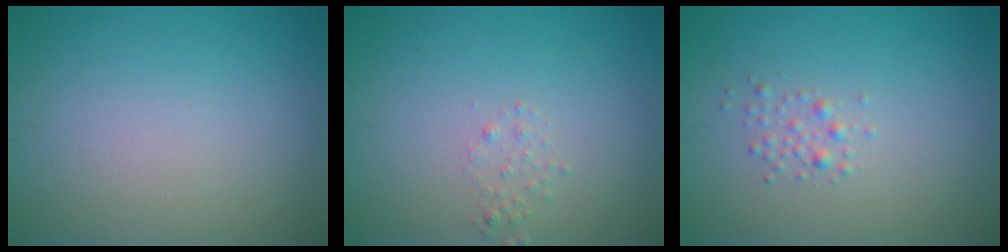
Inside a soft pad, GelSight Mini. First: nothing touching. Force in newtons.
{"total": 0.8, "press": 0.8, "slide": 0.1}
{"total": 1.2, "press": 1.2, "slide": 0.0}